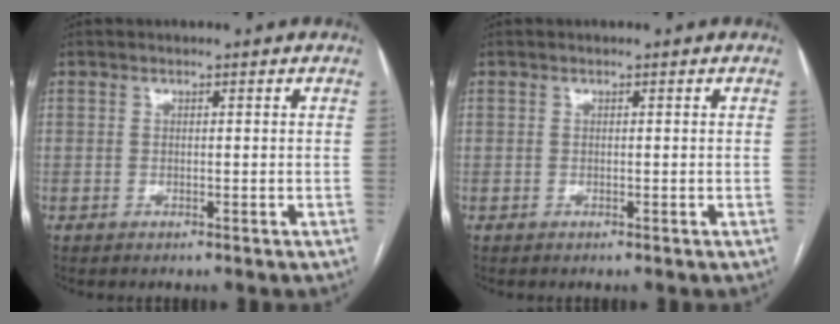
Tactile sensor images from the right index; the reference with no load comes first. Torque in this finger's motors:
{"motor_torque": [0.00, 0.00, 0.00, 0.01]}